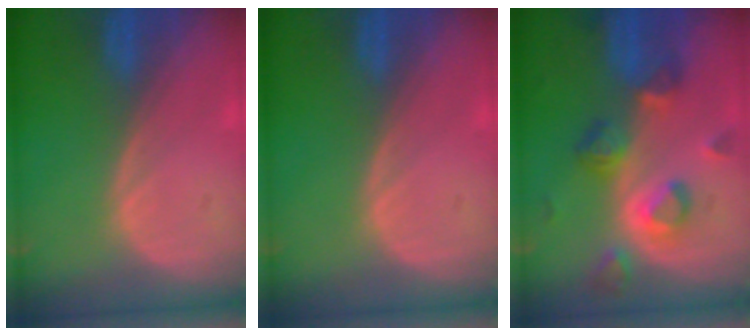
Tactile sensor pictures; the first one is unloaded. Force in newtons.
{"total": 0.0}
{"total": 7.4, "press": 7.3, "slide": 1.1}